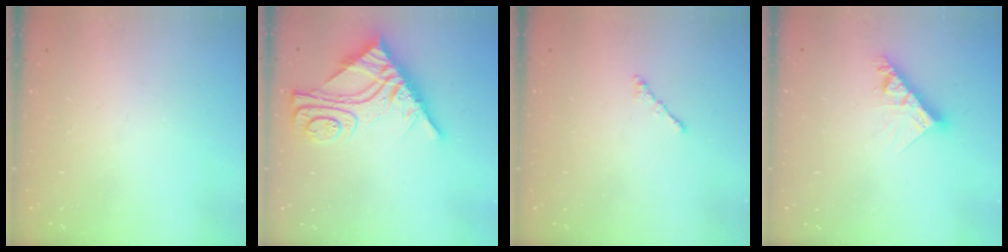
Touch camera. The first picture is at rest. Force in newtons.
{"total": 12.3, "press": 12.3, "slide": 1.1}
{"total": 0.9, "press": 0.7, "slide": 0.5}
{"total": 8.7, "press": 8.7, "slide": 0.8}